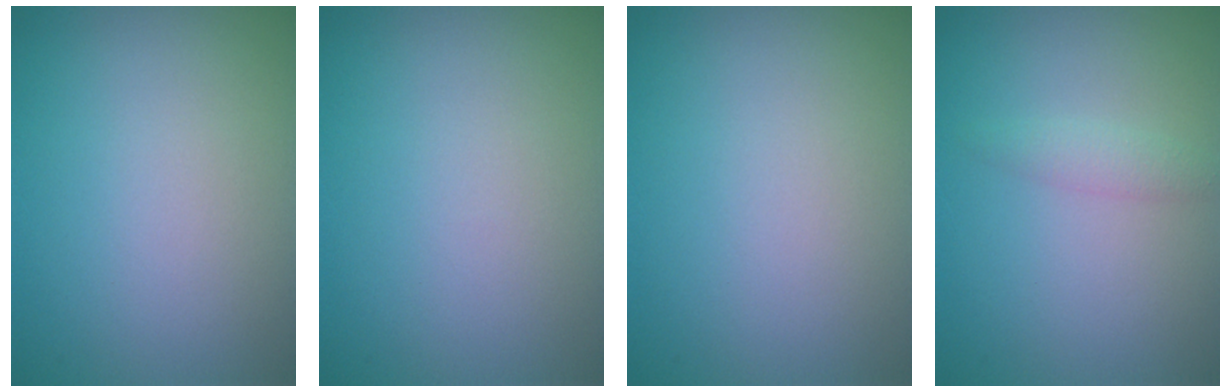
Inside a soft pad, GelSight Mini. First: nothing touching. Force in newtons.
{"total": 0.0}
{"total": 0.0}
{"total": 1.2, "press": 1.2, "slide": 0.0}